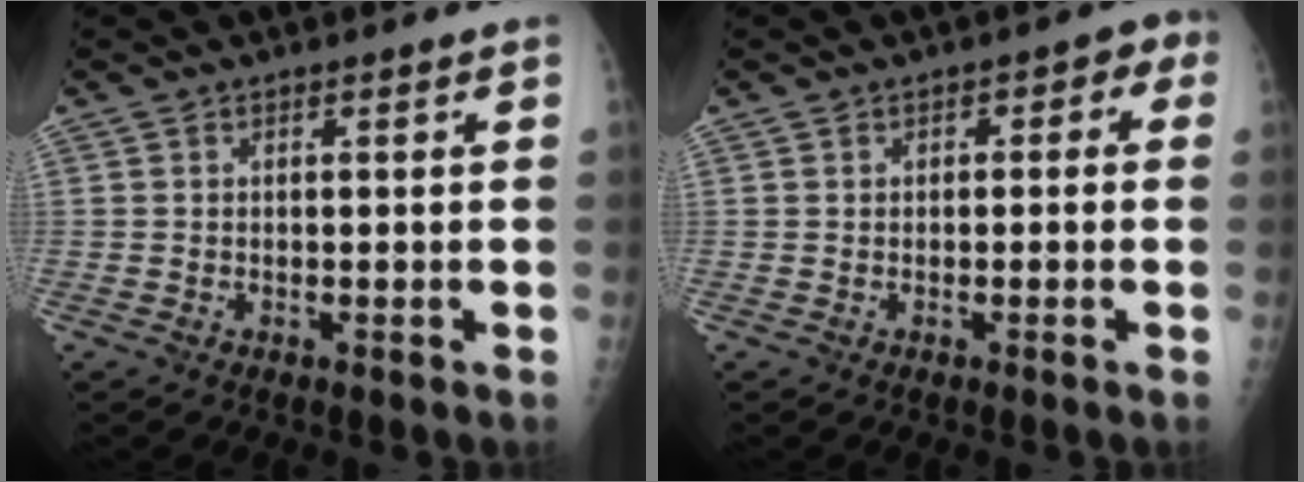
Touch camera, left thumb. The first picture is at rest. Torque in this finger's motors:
{"motor_torque": [-0.25, 0.24, 0.11, 0.18, 0.00]}